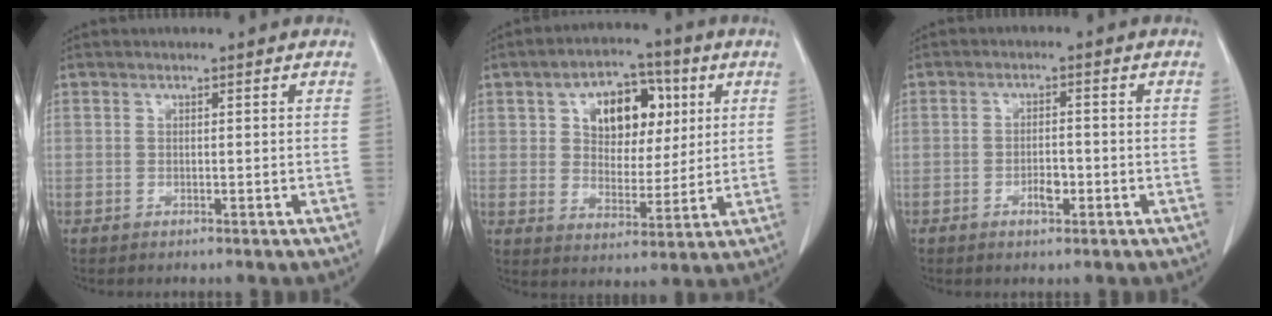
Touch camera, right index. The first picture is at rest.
{"total": 11.3, "force": [3.8, 7.2, 7.8], "torque": [-0.123, 0.027, 0.067]}
{"total": 3.0, "force": [-1.3, 1.1, 2.4], "torque": [-0.041, 0.003, -0.019]}